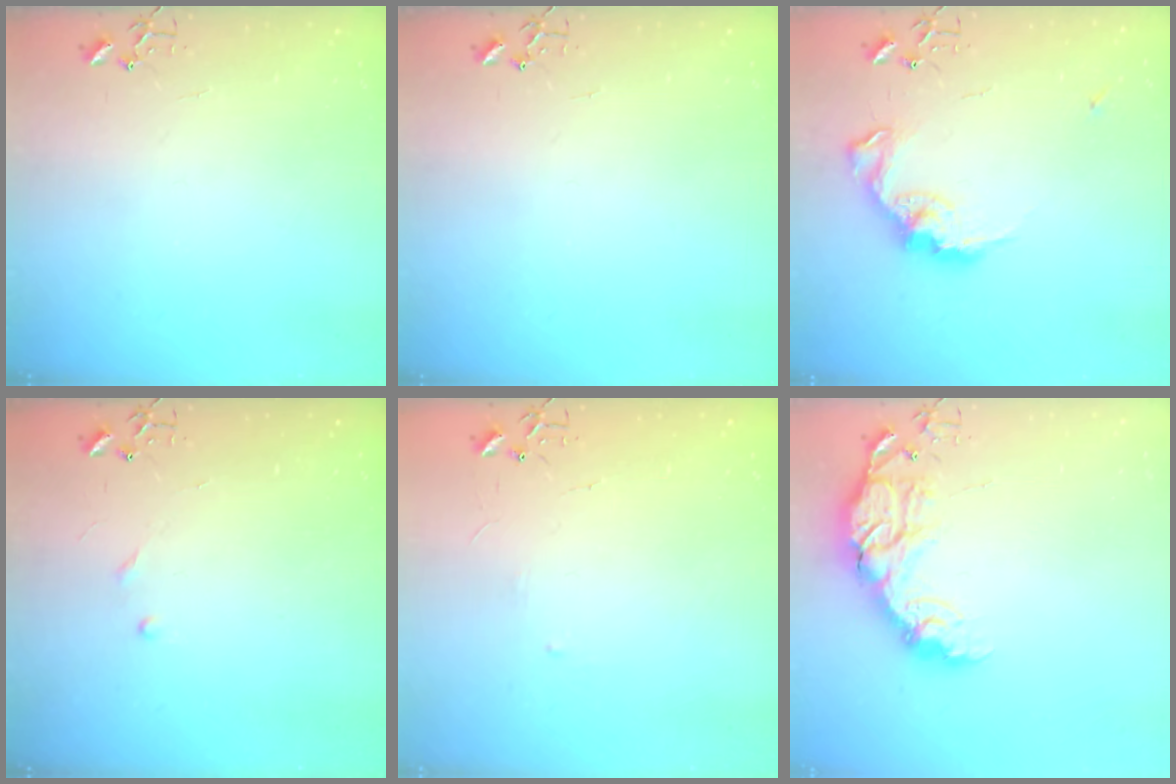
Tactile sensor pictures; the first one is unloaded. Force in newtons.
{"total": 0.0}
{"total": 13.1, "press": 13.1, "slide": 0.3}
{"total": 6.1, "press": 6.1, "slide": 0.6}
{"total": 2.9, "press": 2.9, "slide": 0.4}
{"total": 15.6, "press": 15.6, "slide": 0.9}